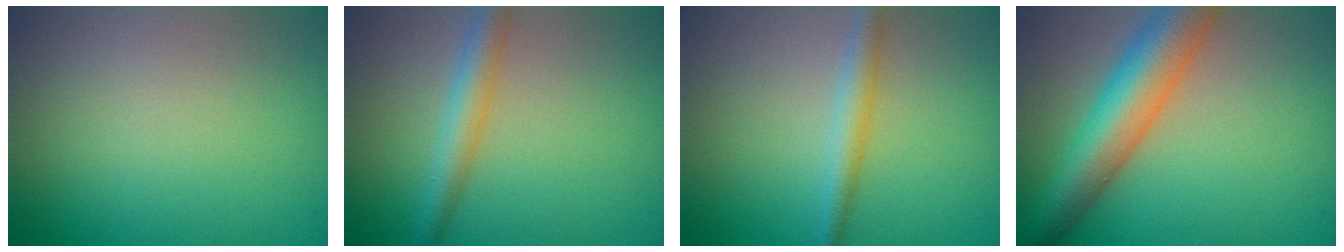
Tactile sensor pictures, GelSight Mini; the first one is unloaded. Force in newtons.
{"total": 3.5, "press": 3.5, "slide": 0.0}
{"total": 2.6, "press": 2.6, "slide": 0.1}
{"total": 8.6, "press": 8.6, "slide": 0.3}